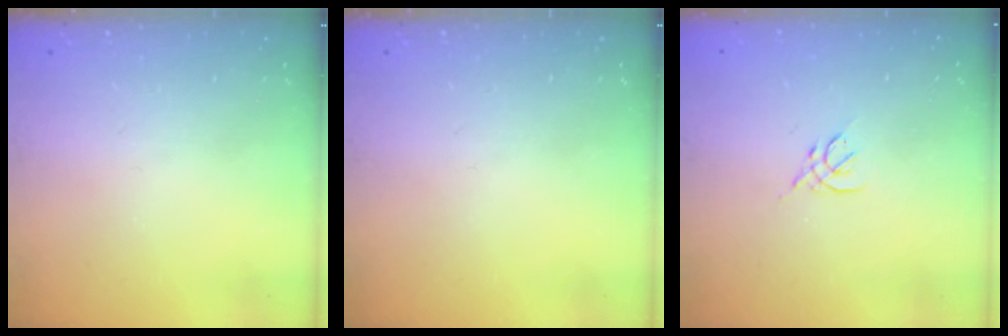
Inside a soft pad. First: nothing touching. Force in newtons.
{"total": 0.0}
{"total": 2.6, "press": 2.5, "slide": 0.7}